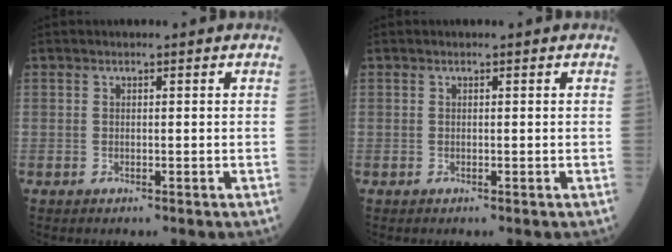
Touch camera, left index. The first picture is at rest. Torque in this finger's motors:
{"motor_torque": [0.25, -0.09, 0.03, -0.01]}